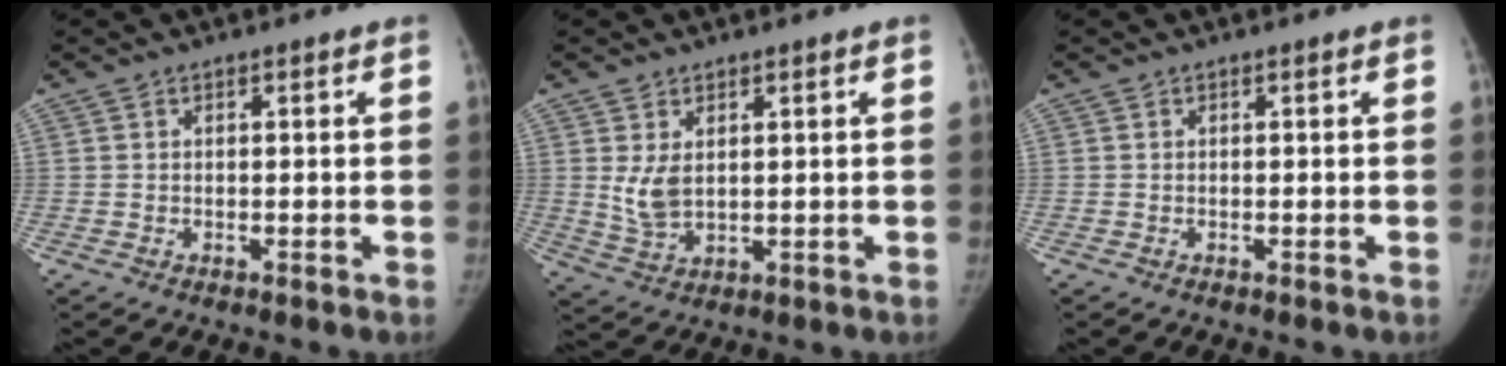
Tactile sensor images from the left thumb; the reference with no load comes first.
{"total": 5.0, "force": [1.3, 2.9, 3.8], "torque": [-0.069, -0.010, 0.036]}
{"total": 0.0}